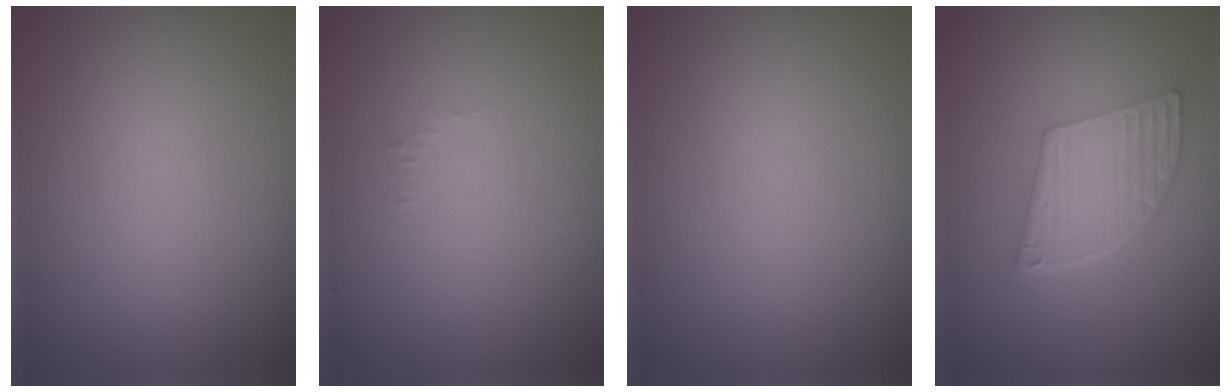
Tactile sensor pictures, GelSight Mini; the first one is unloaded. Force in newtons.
{"total": 0.6, "press": 0.6, "slide": 0.1}
{"total": 0.0}
{"total": 5.9, "press": 4.3, "slide": 4.0}